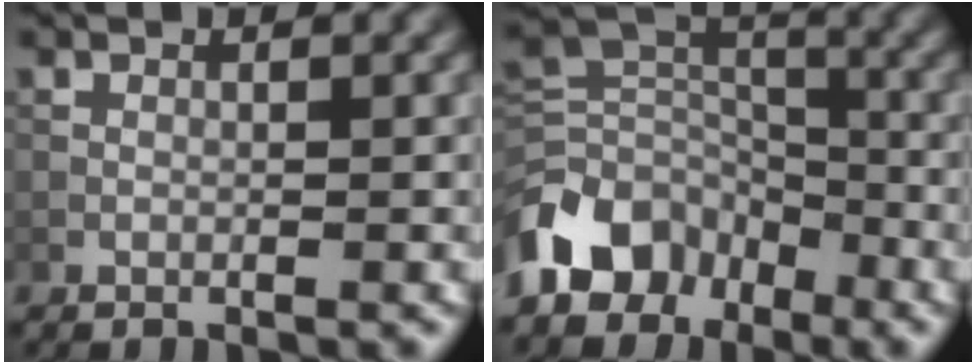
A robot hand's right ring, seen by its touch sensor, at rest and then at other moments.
{"total": 8.1, "force": [-4.9, 5.4, 3.5], "torque": [-0.061, 0.002, -0.106]}